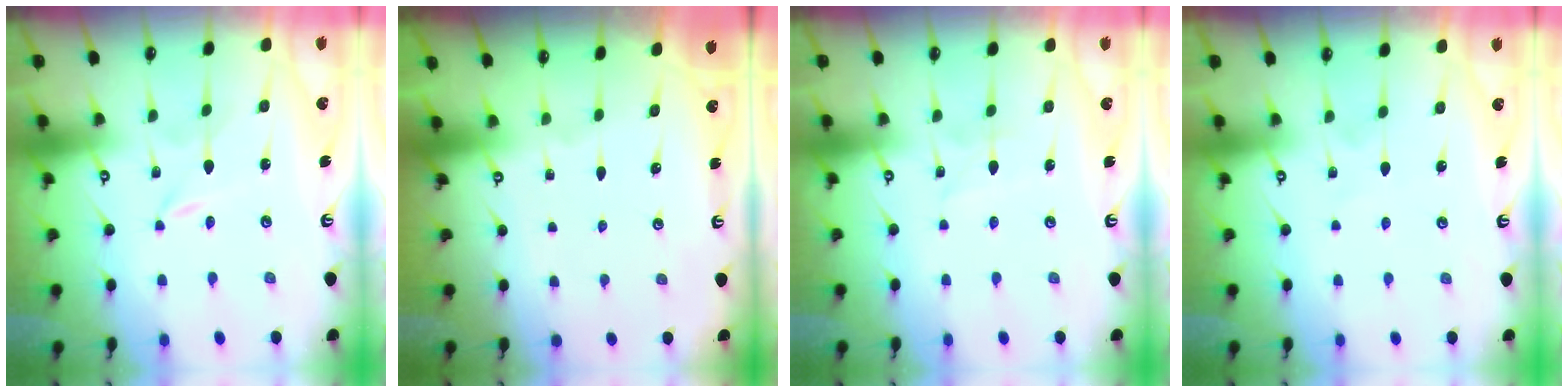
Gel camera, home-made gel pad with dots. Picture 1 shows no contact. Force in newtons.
{"total": 0.0}
{"total": 2.9, "press": 2.9, "slide": 0.4}
{"total": 2.9, "press": 2.9, "slide": 0.3}